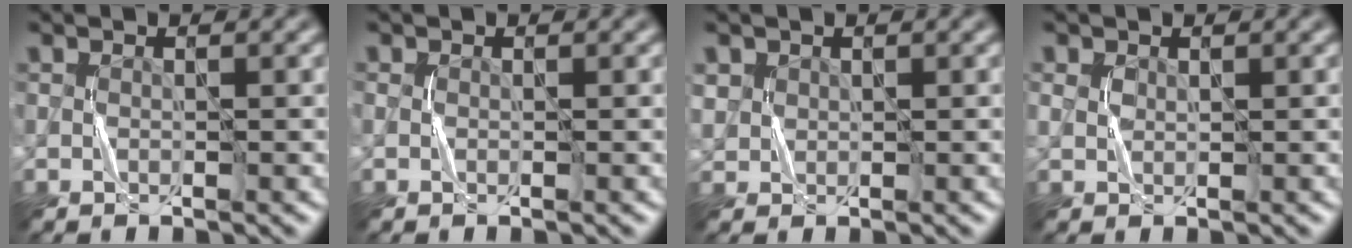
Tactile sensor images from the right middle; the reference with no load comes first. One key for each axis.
{"total": 0.0}
{"total": 1.4, "fx": 0.6, "fy": 1.2, "fz": 0.1, "tx": -0.007, "ty": 0.000, "tz": 0.017}
{"total": 0.7, "fx": 0.4, "fy": 0.5, "fz": 0.1, "tx": -0.005, "ty": -0.001, "tz": 0.012}